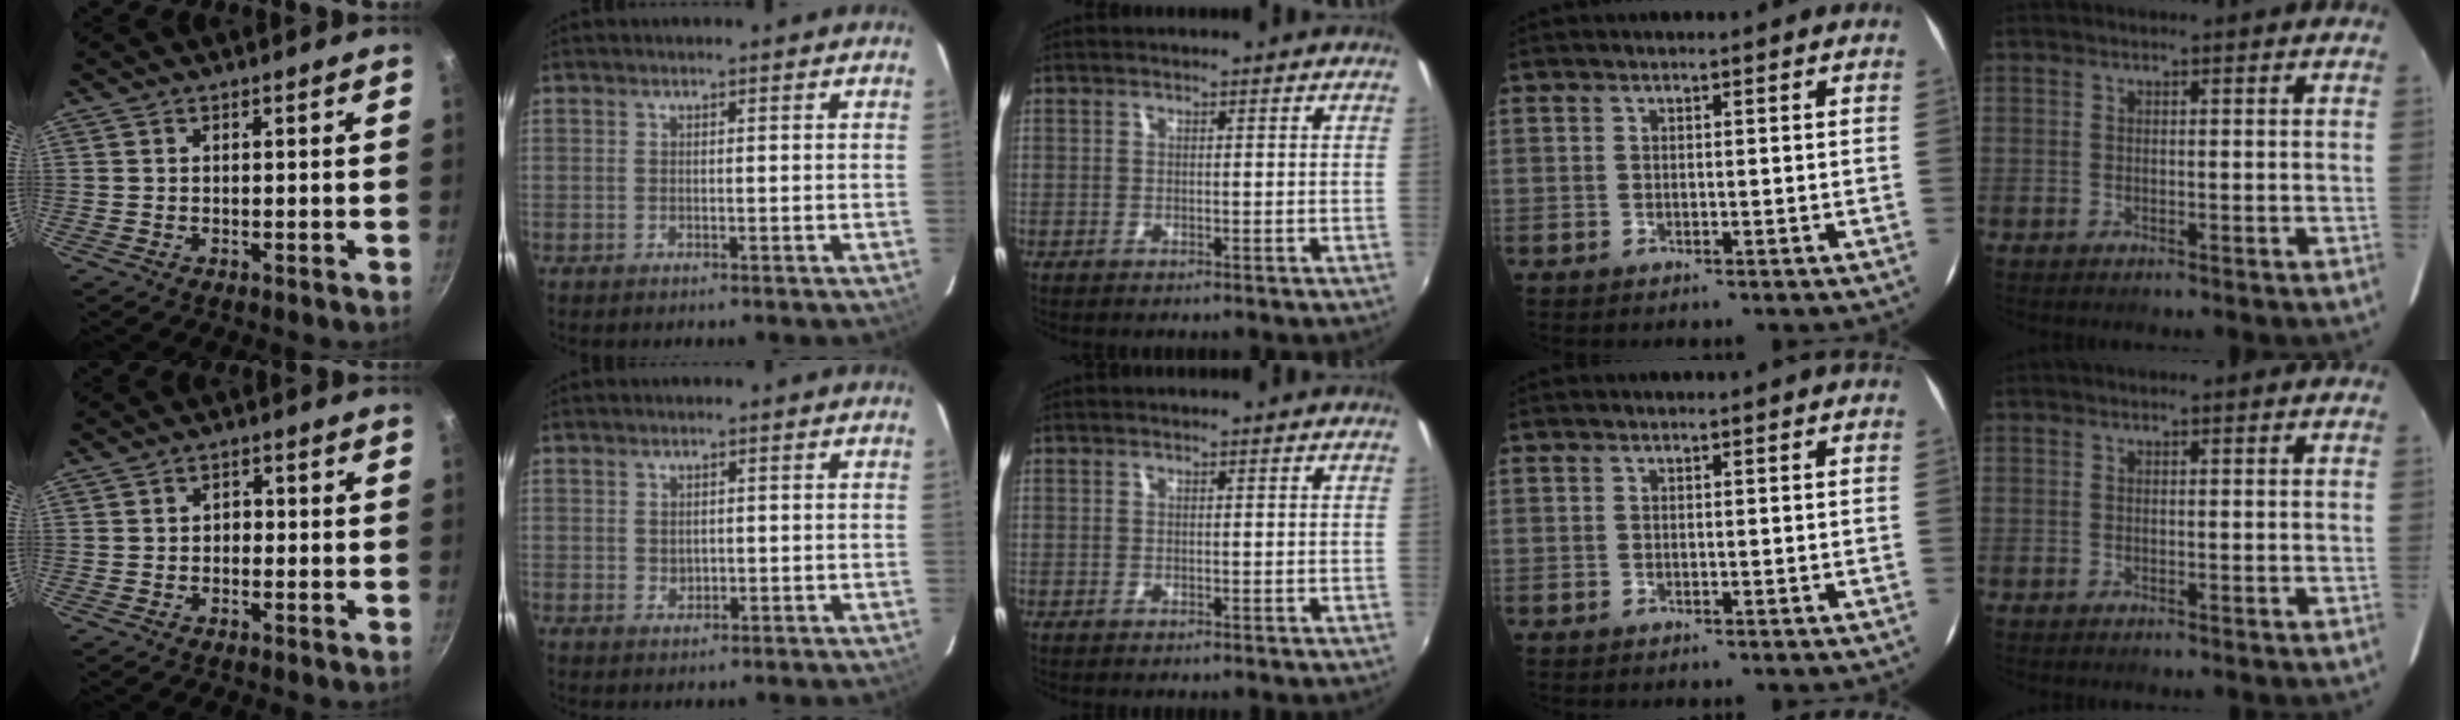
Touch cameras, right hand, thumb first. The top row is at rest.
{"thumb": {"total": 1.9, "force": [-0.4, 1.6, 1.0], "torque": [-0.009, 0.007, -0.007]}, "index": {"total": 1.6, "force": [0.2, 1.4, 0.7], "torque": [-0.008, 0.001, 0.007]}}